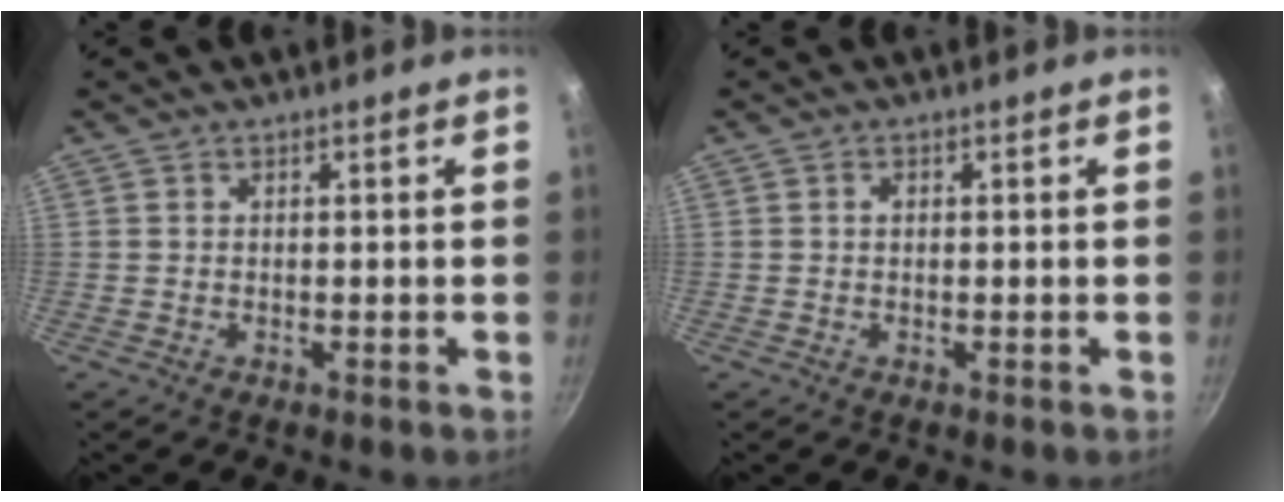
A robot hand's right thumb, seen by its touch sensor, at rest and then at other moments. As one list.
[{"total": 0.8, "force": [0.1, 0.7, 0.5], "torque": [-0.009, 0.004, 0.002]}]